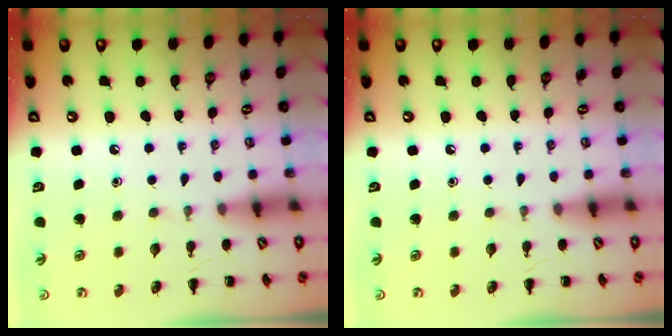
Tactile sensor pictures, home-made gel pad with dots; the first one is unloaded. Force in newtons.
{"total": 0.0}